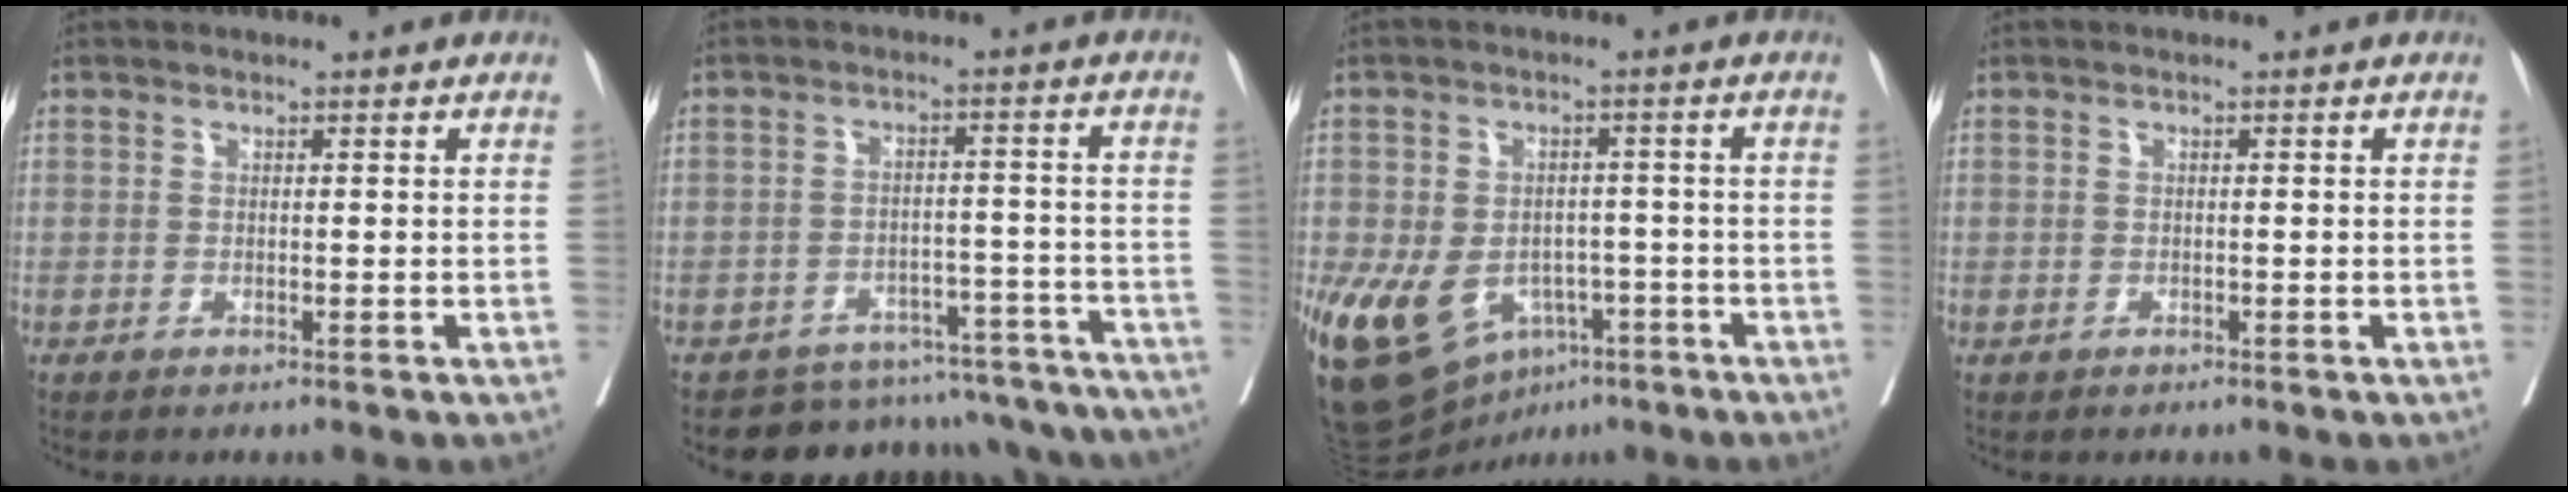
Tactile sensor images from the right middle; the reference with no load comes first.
{"total": 17.2, "force": [-15.9, 6.0, 2.4], "torque": [-0.012, 0.043, -0.183]}
{"total": 15.6, "force": [-7.0, 10.5, 9.0], "torque": [-0.194, 0.001, -0.097]}
{"total": 0.0}